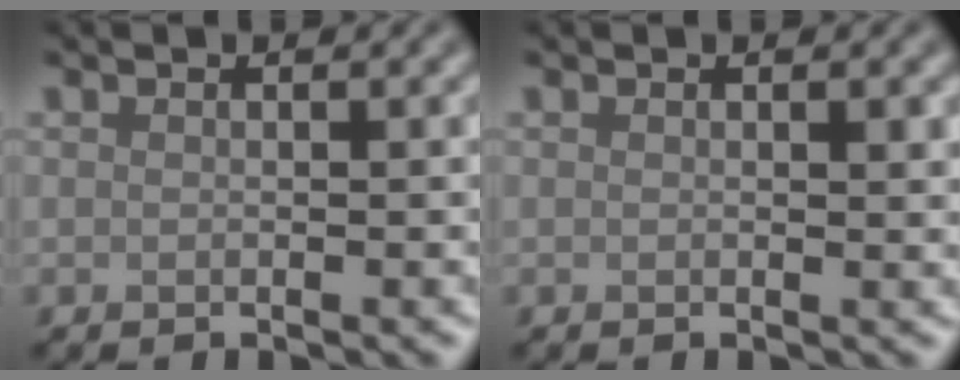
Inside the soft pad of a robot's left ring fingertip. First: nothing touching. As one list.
[{"total": 0.8, "force": [0.2, 0.3, 0.7], "torque": [-0.009, -0.002, 0.003]}]